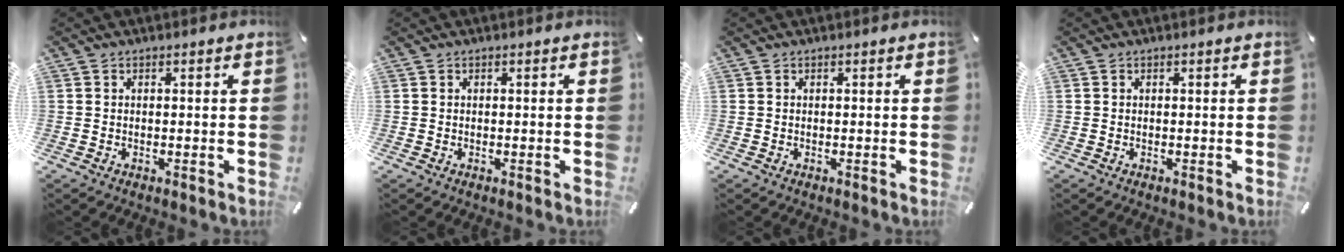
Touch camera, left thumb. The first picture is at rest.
{"total": 0.0}
{"total": 0.0}
{"total": 0.0}